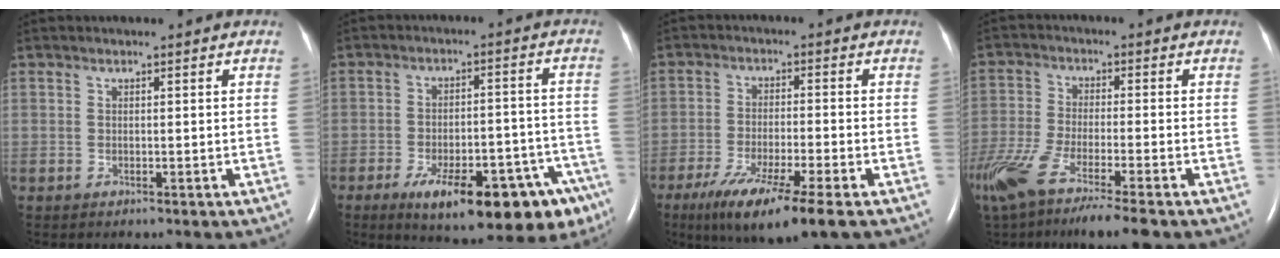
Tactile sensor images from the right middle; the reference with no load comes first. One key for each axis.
{"total": 19.9, "fx": -12.0, "fy": 6.5, "fz": 14.4, "tx": -0.130, "ty": 0.024, "tz": -0.162}
{"total": 14.2, "fx": -9.6, "fy": 8.8, "fz": 5.6, "tx": -0.042, "ty": 0.057, "tz": -0.118}
{"total": 14.6, "fx": -10.3, "fy": 1.5, "fz": 10.3, "tx": -0.224, "ty": -0.044, "tz": -0.185}